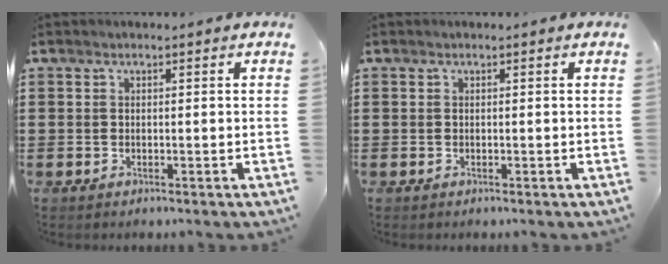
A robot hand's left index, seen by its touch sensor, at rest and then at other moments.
{"total": 0.0}